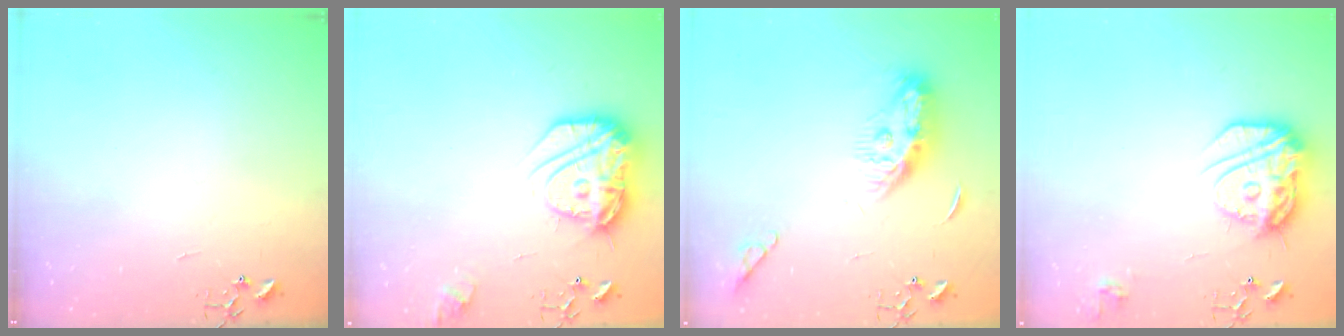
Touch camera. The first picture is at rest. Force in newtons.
{"total": 17.0, "press": 17.0, "slide": 1.4}
{"total": 11.4, "press": 11.4, "slide": 0.5}
{"total": 16.5, "press": 16.4, "slide": 1.4}